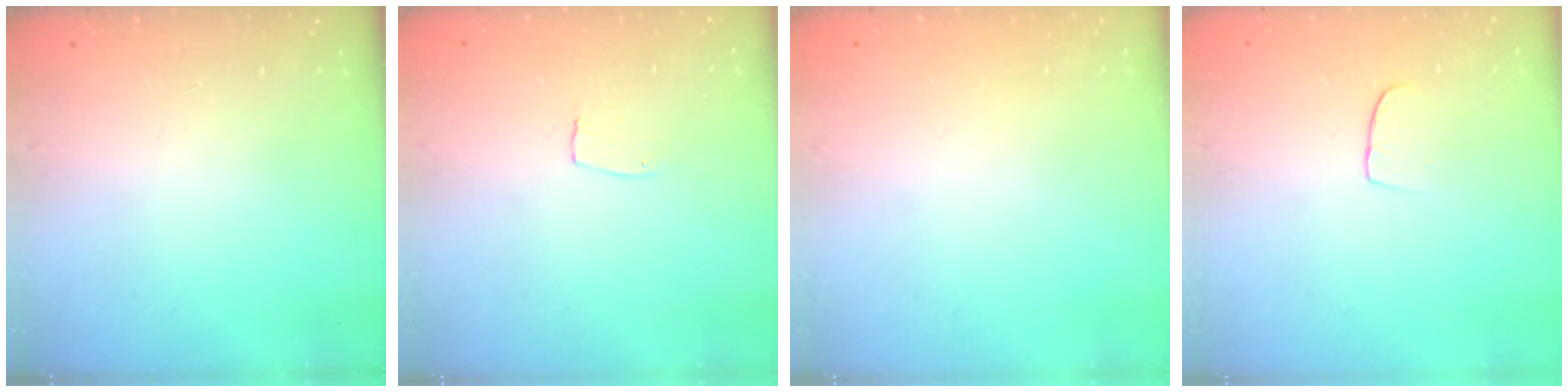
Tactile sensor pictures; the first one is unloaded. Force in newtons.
{"total": 2.6, "press": 2.6, "slide": 0.1}
{"total": 0.0}
{"total": 6.0, "press": 5.9, "slide": 0.5}